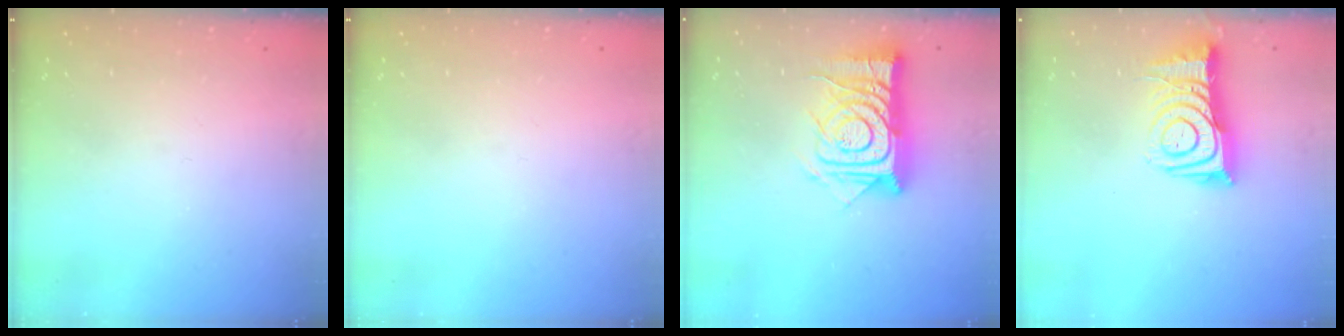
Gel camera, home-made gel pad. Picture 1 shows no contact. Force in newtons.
{"total": 0.0}
{"total": 15.5, "press": 15.4, "slide": 1.2}
{"total": 12.6, "press": 12.5, "slide": 1.0}